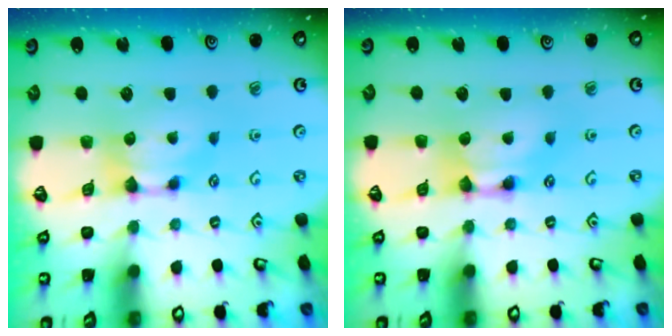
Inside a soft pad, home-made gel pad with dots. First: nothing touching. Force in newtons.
{"total": 2.2, "press": 2.2, "slide": 0.1}